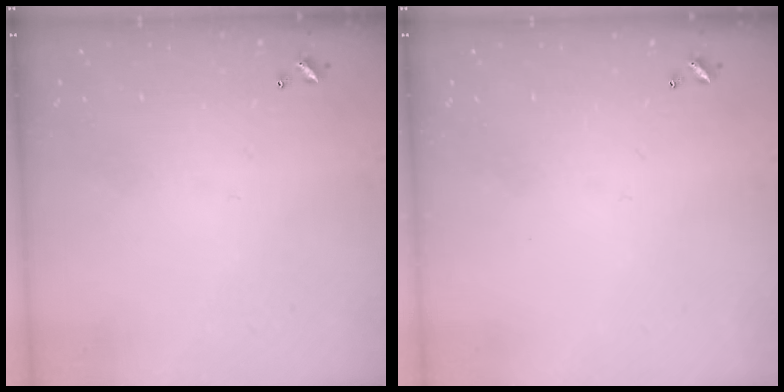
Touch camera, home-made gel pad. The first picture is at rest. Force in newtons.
{"total": 0.0}